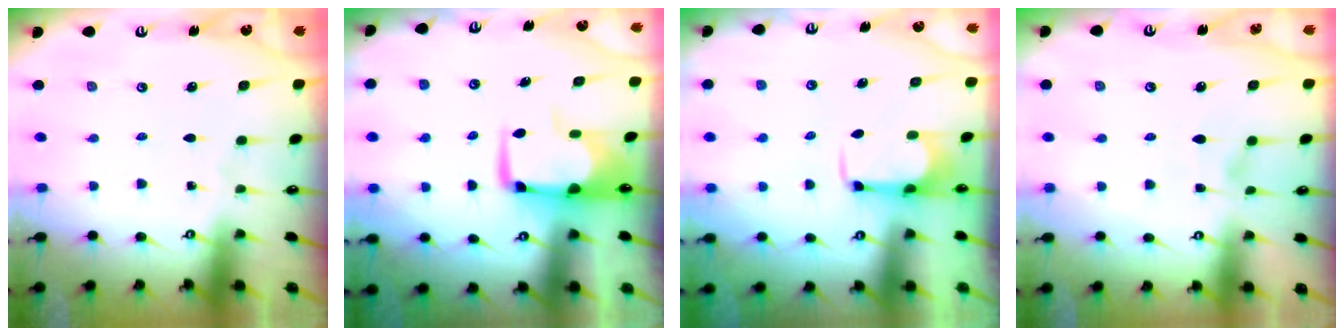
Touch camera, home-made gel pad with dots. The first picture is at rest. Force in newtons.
{"total": 2.6, "press": 2.4, "slide": 1.0}
{"total": 2.7, "press": 2.6, "slide": 0.9}
{"total": 1.2, "press": 0.7, "slide": 0.9}